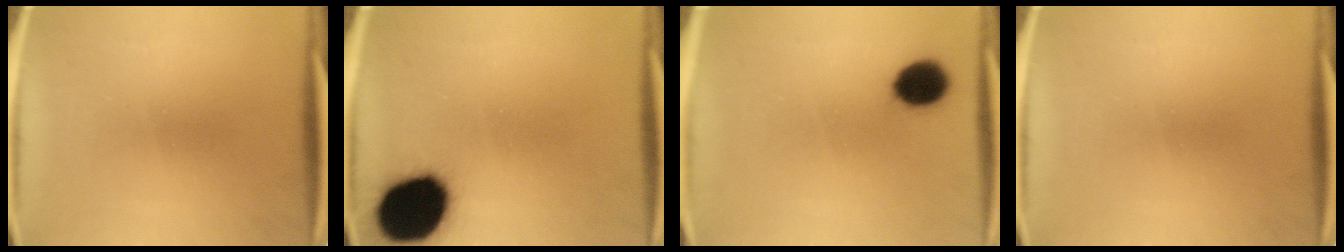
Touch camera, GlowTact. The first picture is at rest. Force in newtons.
{"total": 19.9}
{"total": 6.3}
{"total": 0.0}